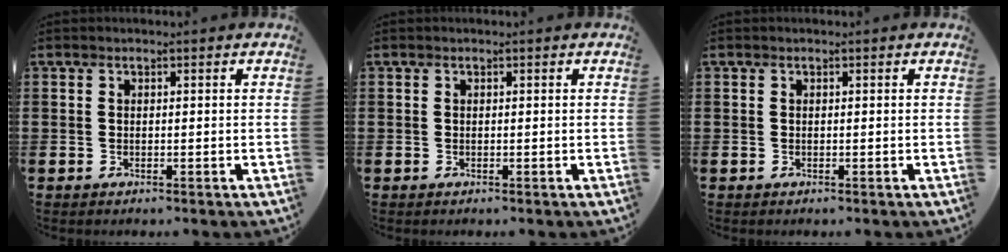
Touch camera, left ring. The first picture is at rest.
{"total": 0.0}
{"total": 0.0}